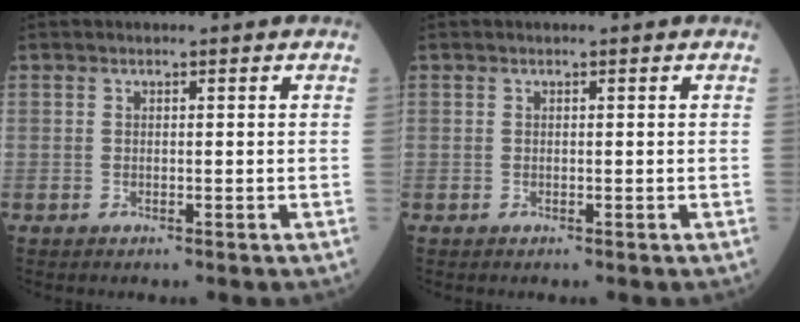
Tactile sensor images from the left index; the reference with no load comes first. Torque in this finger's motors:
{"motor_torque": [0.00, 0.00, 0.00, 0.00]}